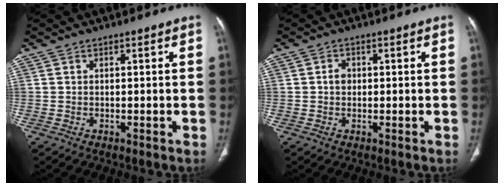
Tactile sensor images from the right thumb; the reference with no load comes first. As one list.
[{"total": 1.9, "force": [0.1, 1.6, 1.1], "torque": [-0.011, 0.006, -0.001]}]